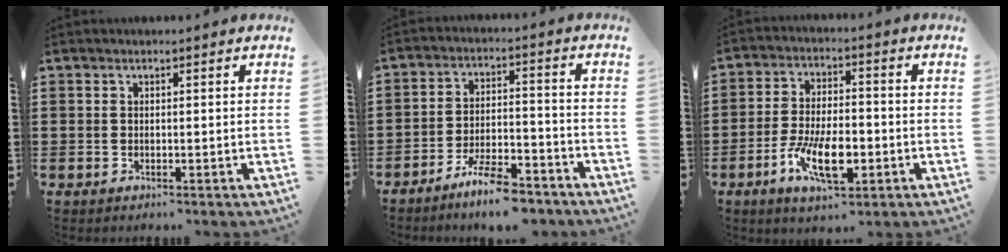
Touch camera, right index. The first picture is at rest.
{"total": 7.4, "force": [-6.5, 1.1, 3.5], "torque": [-0.066, 0.008, -0.121]}
{"total": 9.5, "force": [-3.6, 3.8, 7.9], "torque": [-0.167, -0.009, -0.065]}